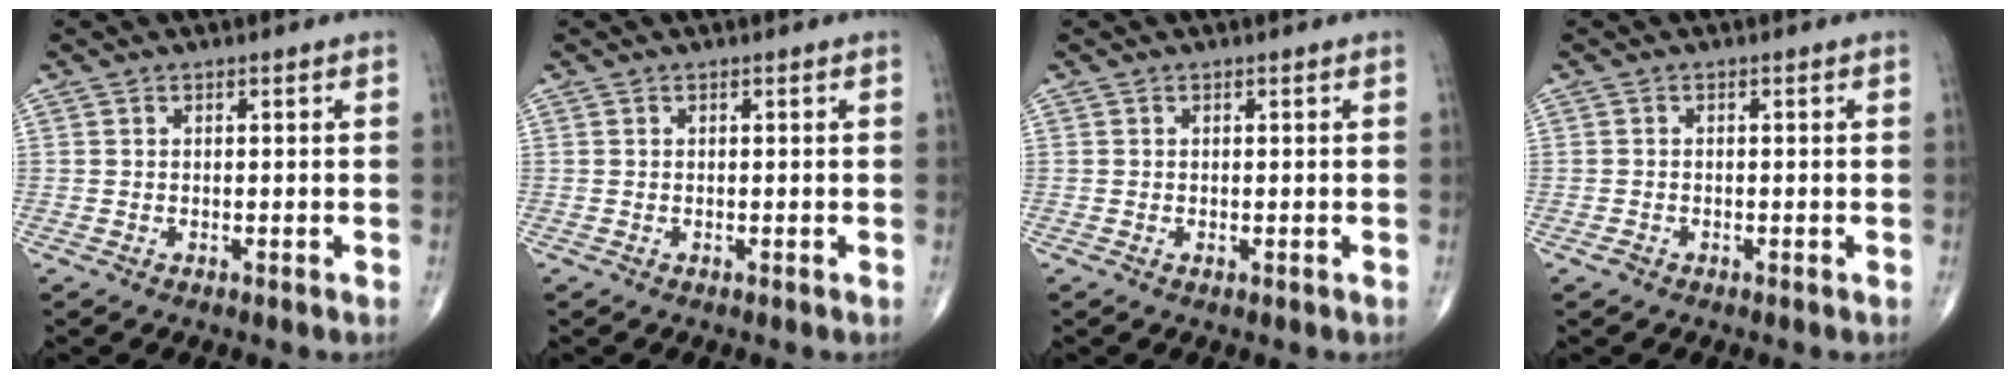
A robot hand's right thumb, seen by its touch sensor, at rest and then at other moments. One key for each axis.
{"total": 0.0}
{"total": 0.0}
{"total": 0.9, "fx": -0.6, "fy": 0.5, "fz": 0.3, "tx": -0.004, "ty": 0.003, "tz": -0.014}